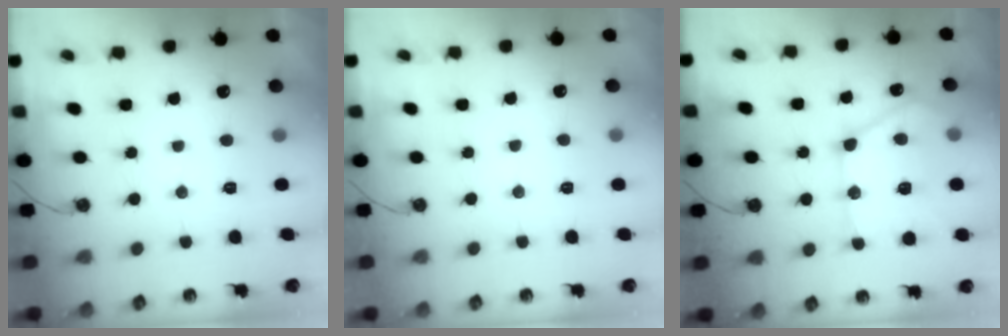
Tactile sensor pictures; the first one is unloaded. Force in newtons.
{"total": 2.8, "press": 2.7, "slide": 0.5}
{"total": 17.5, "press": 17.4, "slide": 1.7}